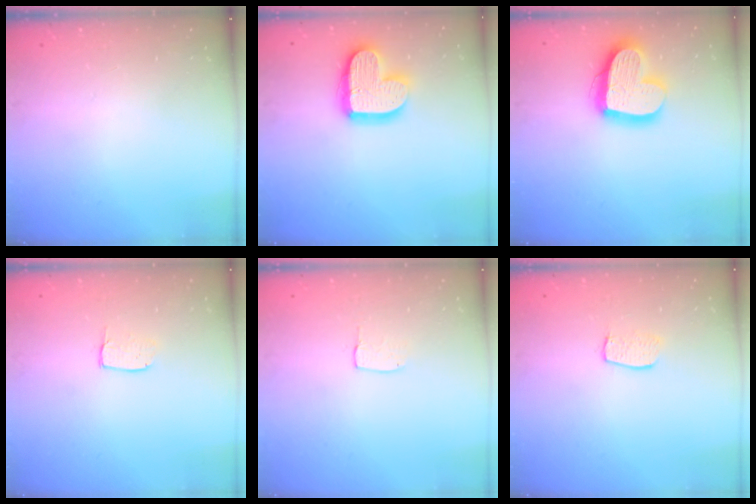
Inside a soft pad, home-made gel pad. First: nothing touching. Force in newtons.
{"total": 16.1, "press": 16.1, "slide": 1.3}
{"total": 18.0, "press": 17.9, "slide": 1.5}
{"total": 4.5, "press": 4.5, "slide": 0.3}
{"total": 3.3, "press": 3.3, "slide": 0.1}
{"total": 5.9, "press": 5.9, "slide": 0.3}